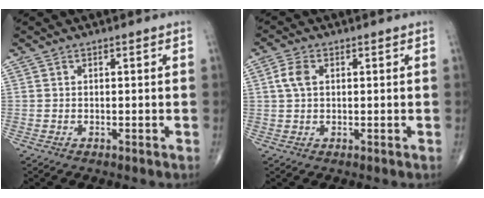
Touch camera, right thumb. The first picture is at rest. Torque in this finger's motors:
{"motor_torque": [-0.10, 0.08, 0.39, 0.09, 0.03]}